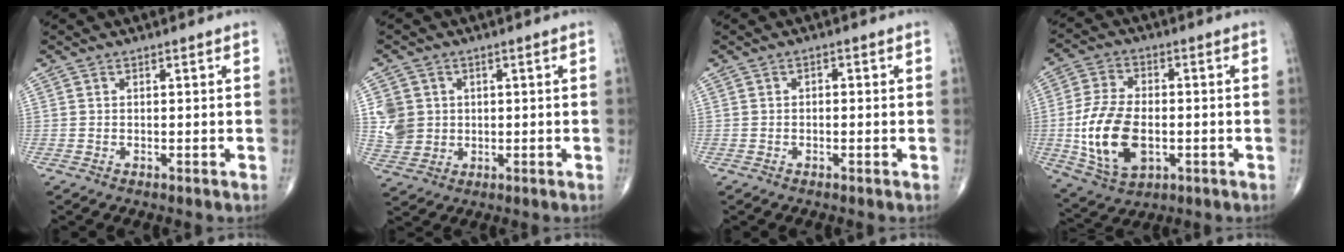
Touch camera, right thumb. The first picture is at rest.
{"total": 6.5, "force": [1.0, 6.0, 2.3], "torque": [-0.023, -0.001, 0.027]}
{"total": 0.9, "force": [-0.1, 0.6, 0.7], "torque": [-0.003, 0.003, -0.006]}
{"total": 14.6, "force": [-2.3, 8.6, 11.5], "torque": [-0.223, 0.002, -0.032]}